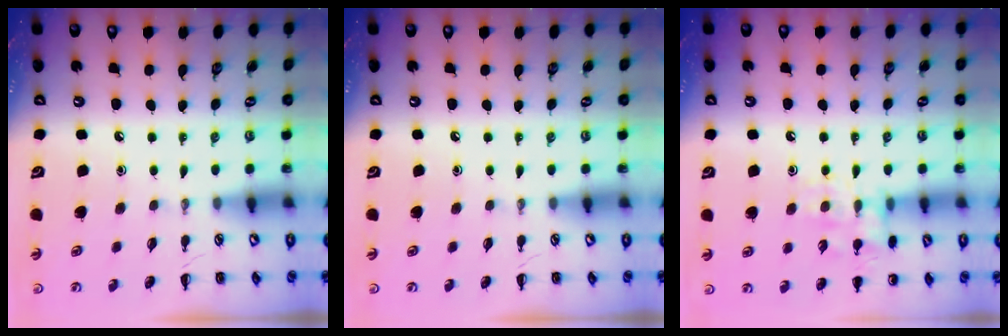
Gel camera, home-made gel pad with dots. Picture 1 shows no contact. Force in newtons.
{"total": 0.0}
{"total": 11.4, "press": 11.4, "slide": 0.8}